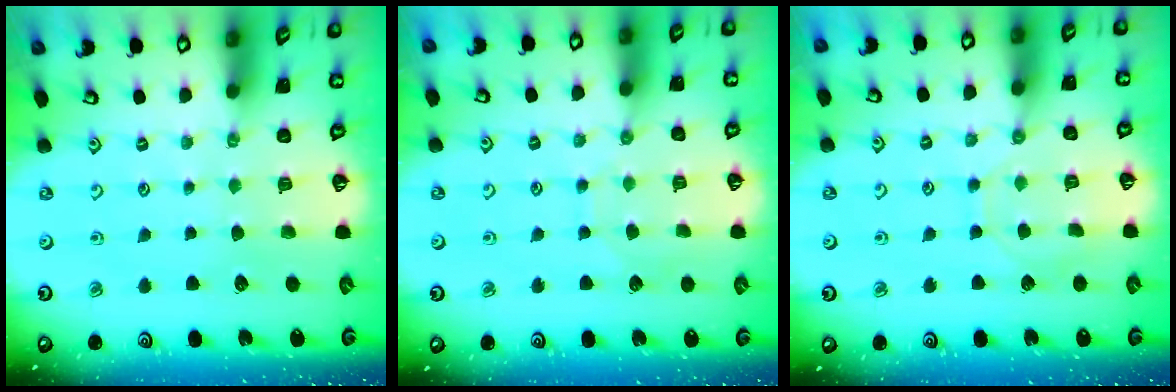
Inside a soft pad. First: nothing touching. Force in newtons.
{"total": 6.2, "press": 6.2, "slide": 0.5}
{"total": 8.5, "press": 8.4, "slide": 0.9}